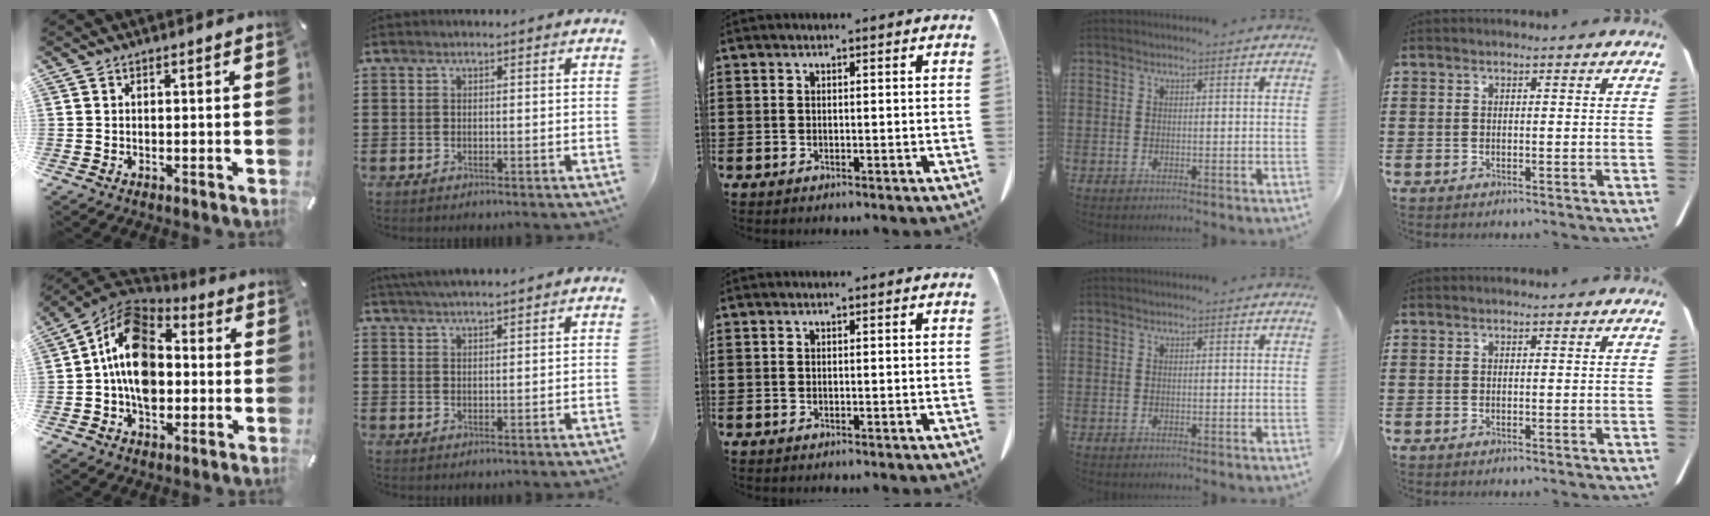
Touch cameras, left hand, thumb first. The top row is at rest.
{"thumb": {"total": 15.1, "force": [-1.5, 10.9, 10.3], "torque": [-0.189, 0.018, -0.031]}, "index": {"total": 2.7, "force": [2.6, -0.2, 0.6], "torque": [-0.019, -0.001, 0.049]}}